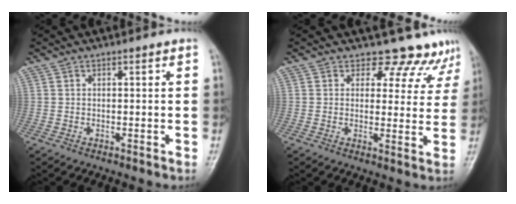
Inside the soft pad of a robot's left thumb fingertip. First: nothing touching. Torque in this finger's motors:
{"motor_torque": [-0.36, 0.03, -0.43, -0.36, 0.08]}